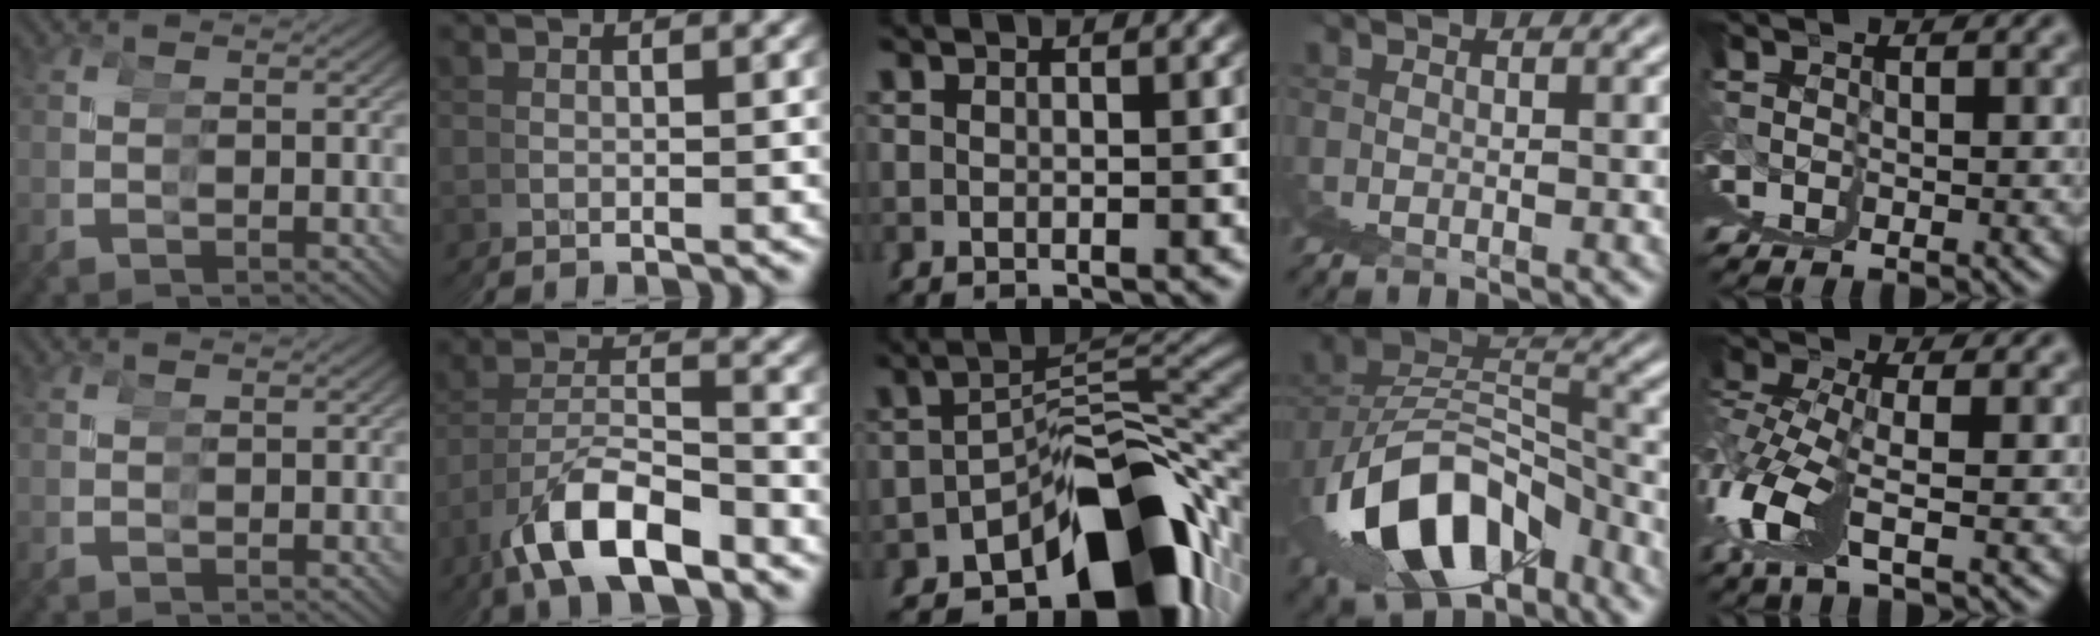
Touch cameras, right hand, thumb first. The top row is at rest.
{"thumb": {"total": 0.6, "force": [-0.1, 0.6, 0.0], "torque": [0.001, -0.001, -0.003]}, "index": {"total": 5.5, "force": [-2.7, 2.3, 4.2], "torque": [-0.078, 0.001, -0.049]}, "middle": {"total": 15.2, "force": [-9.0, 6.4, 10.5], "torque": [-0.112, -0.006, -0.123]}, "ring": {"total": 10.3, "force": [-2.2, 6.2, 7.9], "torque": [-0.116, -0.011, -0.026]}, "little": {"total": 6.0, "force": [0.7, -5.9, 0.5], "torque": [-0.005, 0.009, 0.024]}}